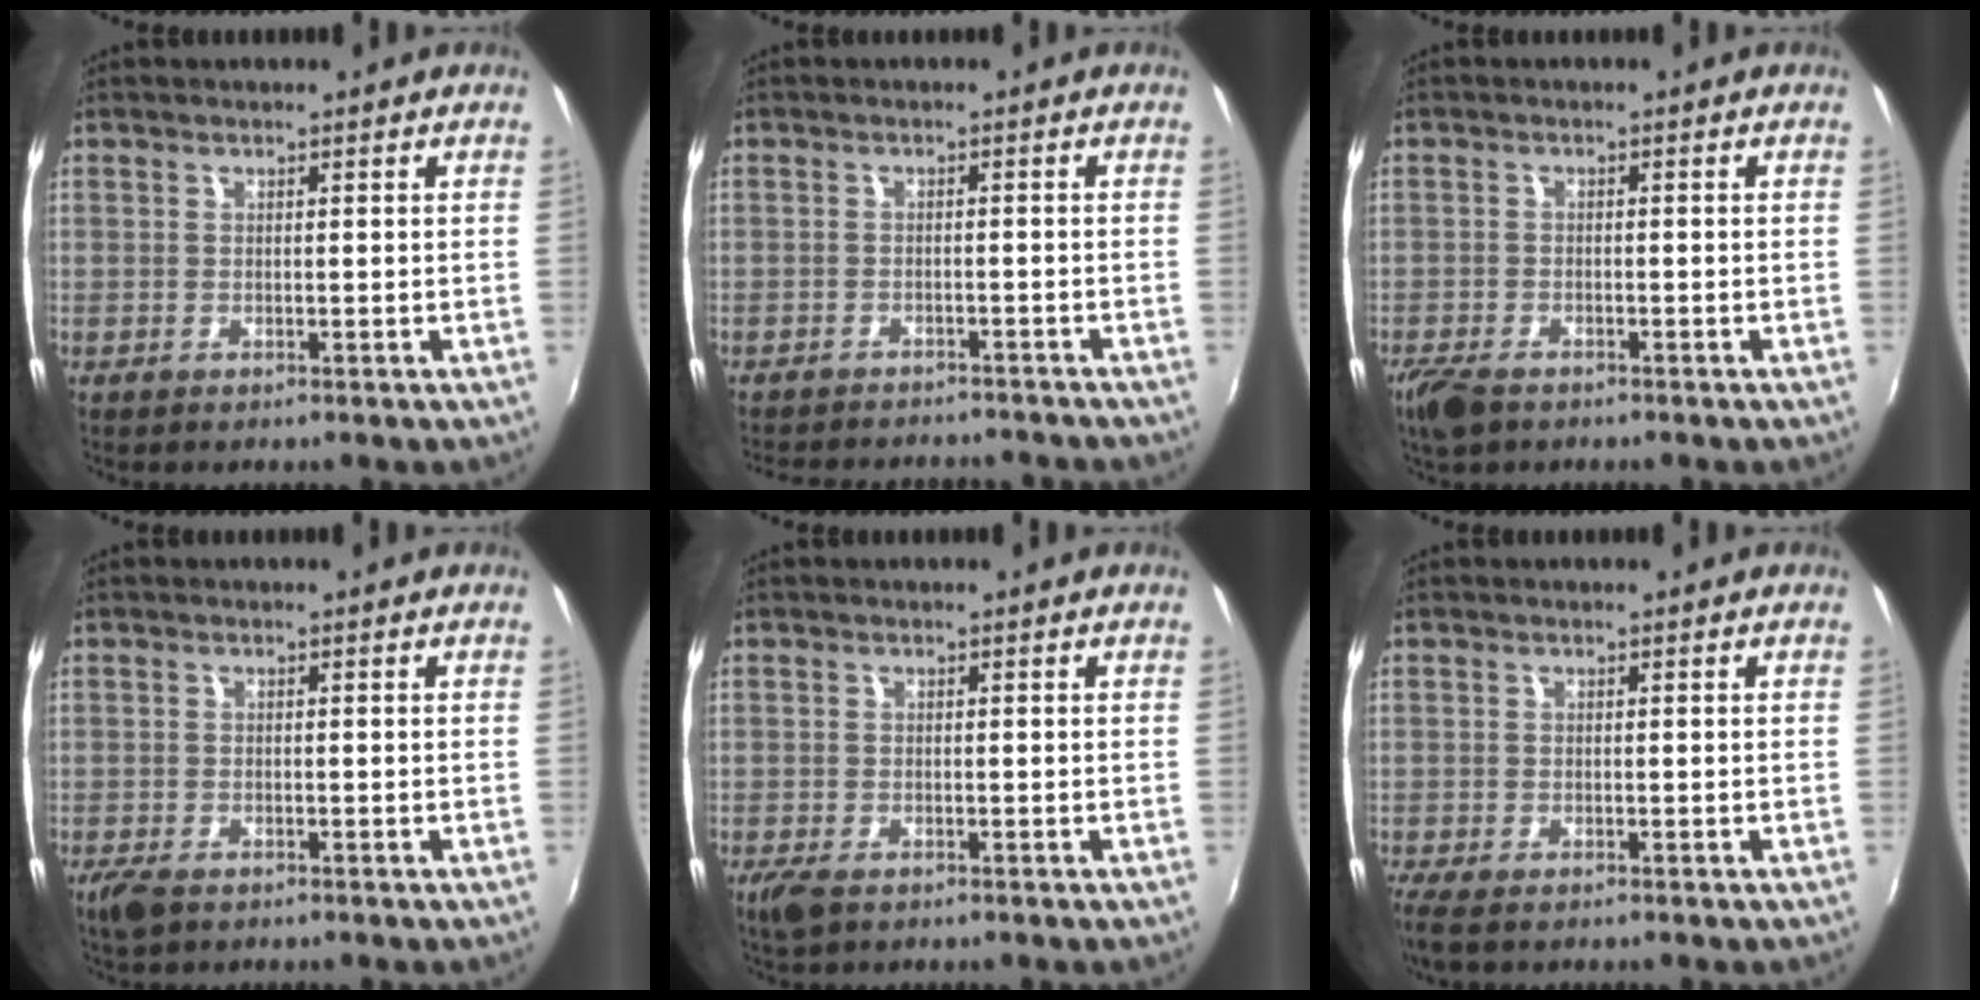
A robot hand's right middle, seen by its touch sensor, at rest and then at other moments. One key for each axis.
{"total": 11.1, "fx": -10.0, "fy": 2.8, "fz": 3.9, "tx": -0.089, "ty": -0.014, "tz": -0.137}
{"total": 4.8, "fx": -3.6, "fy": 2.1, "fz": 2.5, "tx": -0.068, "ty": -0.017, "tz": -0.071}
{"total": 3.3, "fx": -2.3, "fy": 1.5, "fz": 1.9, "tx": -0.046, "ty": -0.012, "tz": -0.043}
{"total": 3.0, "fx": -1.9, "fy": 1.4, "fz": 1.9, "tx": -0.043, "ty": -0.011, "tz": -0.036}
{"total": 3.7, "fx": -2.7, "fy": 1.0, "fz": 2.4, "tx": -0.053, "ty": -0.017, "tz": -0.048}